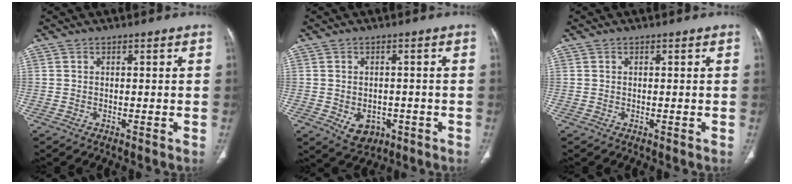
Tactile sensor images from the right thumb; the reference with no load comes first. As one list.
[{"total": 5.7, "force": [-1.8, 4.3, 3.2], "torque": [-0.036, 0.009, -0.012]}, {"total": 0.0}]